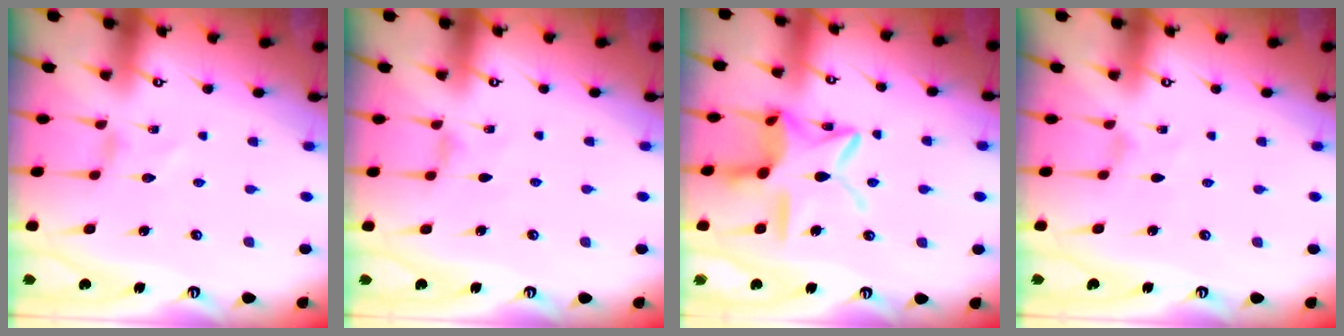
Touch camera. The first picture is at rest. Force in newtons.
{"total": 0.0}
{"total": 15.9, "press": 15.9, "slide": 1.3}
{"total": 0.0}